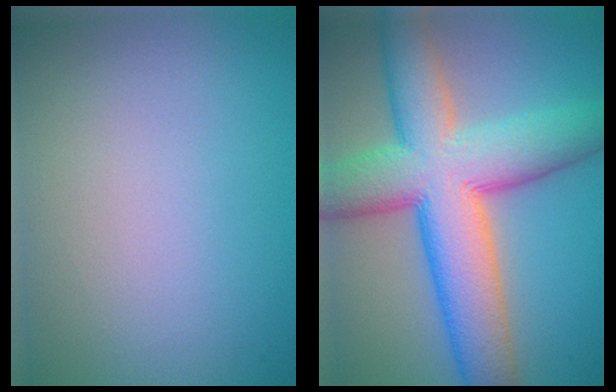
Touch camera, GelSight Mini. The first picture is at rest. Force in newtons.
{"total": 12.7, "press": 12.6, "slide": 0.5}